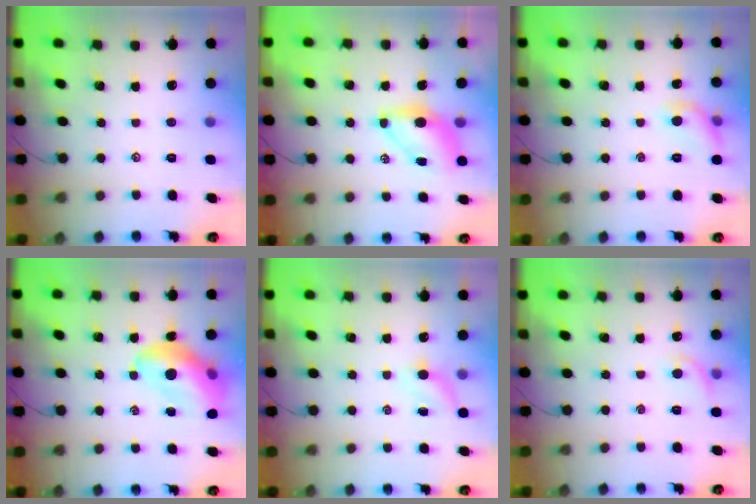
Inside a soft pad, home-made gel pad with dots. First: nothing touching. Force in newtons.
{"total": 6.6, "press": 6.5, "slide": 1.3}
{"total": 7.2, "press": 7.1, "slide": 1.5}
{"total": 13.9, "press": 13.4, "slide": 3.7}
{"total": 4.8, "press": 4.6, "slide": 1.6}
{"total": 6.1, "press": 6.0, "slide": 1.4}